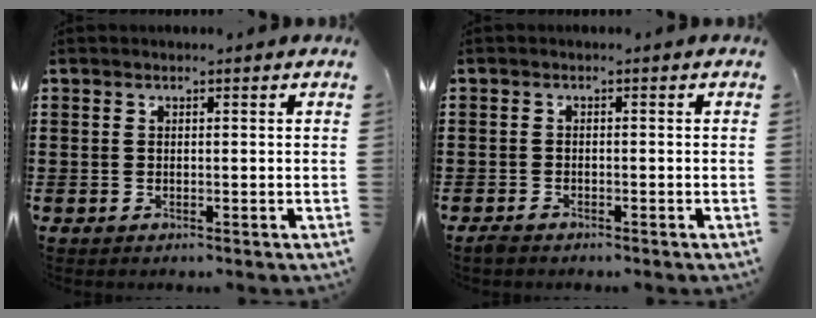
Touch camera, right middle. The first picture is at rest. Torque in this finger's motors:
{"motor_torque": [1.09, 1.05, 0.00, 0.02]}